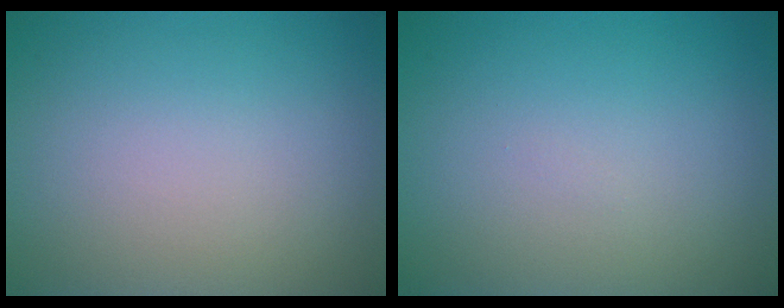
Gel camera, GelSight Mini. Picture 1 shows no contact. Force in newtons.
{"total": 0.0}